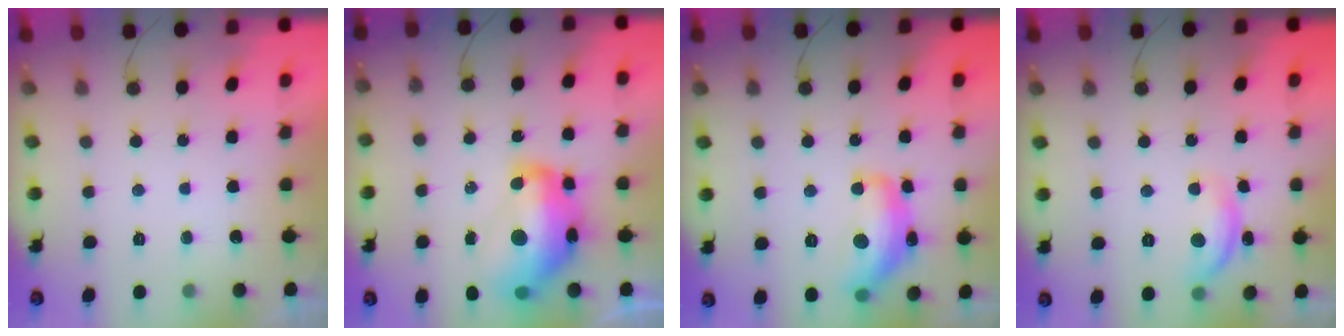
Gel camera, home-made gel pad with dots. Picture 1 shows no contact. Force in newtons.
{"total": 19.5, "press": 19.4, "slide": 2.1}
{"total": 15.2, "press": 15.1, "slide": 1.0}
{"total": 10.5, "press": 10.5, "slide": 0.6}